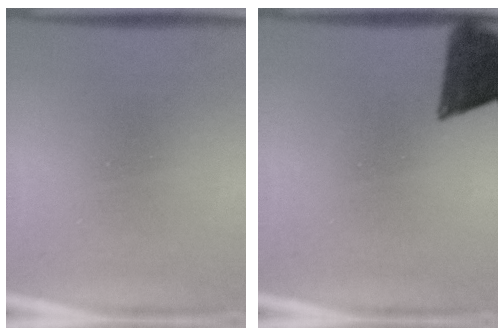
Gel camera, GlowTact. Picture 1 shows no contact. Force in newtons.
{"total": 11.6}